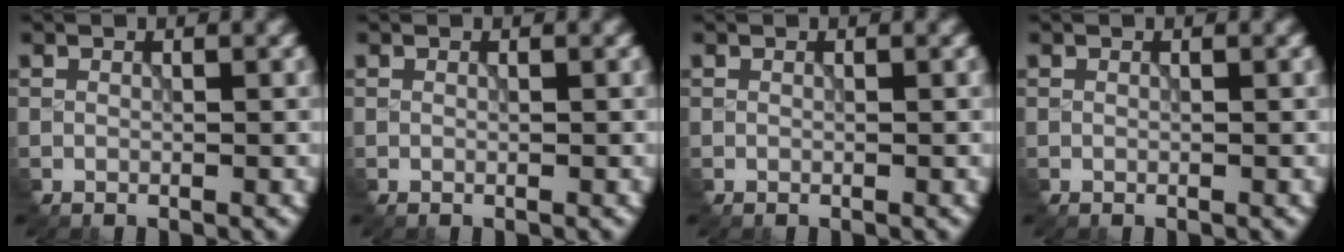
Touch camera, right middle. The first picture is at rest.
{"total": 0.0}
{"total": 0.0}
{"total": 0.0}